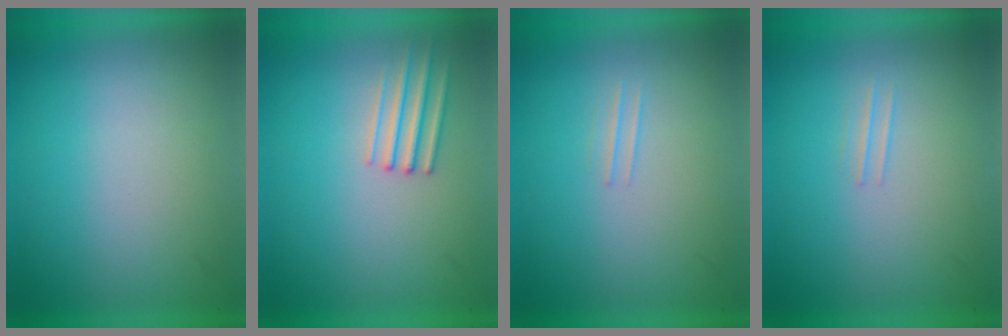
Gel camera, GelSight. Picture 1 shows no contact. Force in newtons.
{"total": 2.4}
{"total": 1.1}
{"total": 1.0}